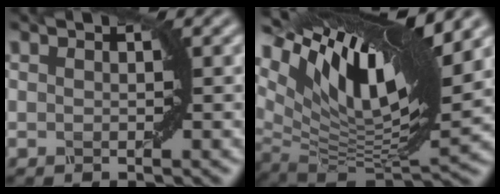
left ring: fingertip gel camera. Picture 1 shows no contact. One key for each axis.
{"total": 13.6, "fx": 6.8, "fy": 5.2, "fz": 10.6, "tx": -0.189, "ty": 0.012, "tz": 0.122}